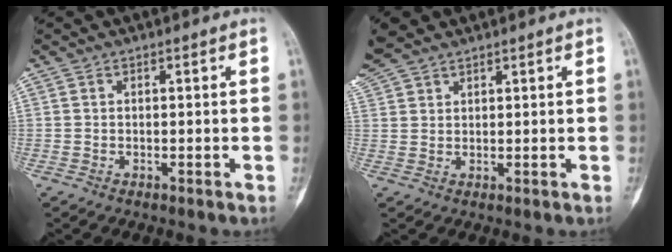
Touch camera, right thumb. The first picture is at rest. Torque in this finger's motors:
{"motor_torque": [-1.13, 2.22, 0.11, 0.35, 0.14]}